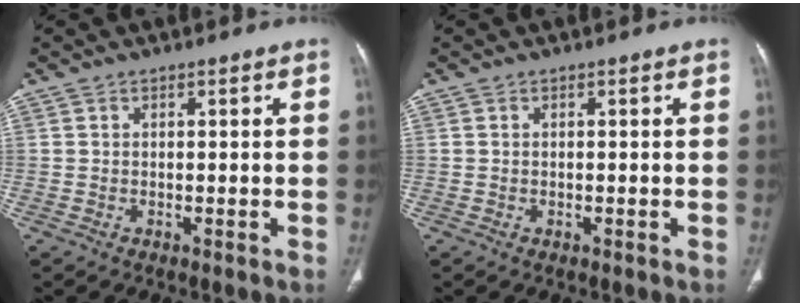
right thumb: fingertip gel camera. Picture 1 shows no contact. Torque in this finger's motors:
{"motor_torque": [-0.28, -0.10, -0.11, -0.07, -0.03]}